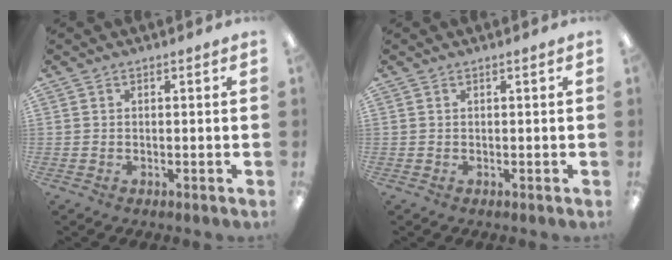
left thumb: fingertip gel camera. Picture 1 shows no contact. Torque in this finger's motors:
{"motor_torque": [-0.21, 0.25, 0.22, -0.04, 0.00]}